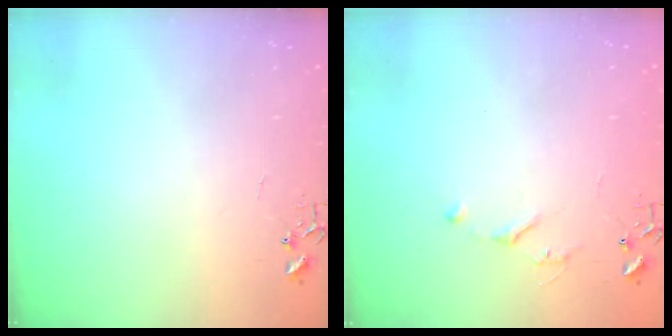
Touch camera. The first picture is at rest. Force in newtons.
{"total": 4.3, "press": 4.3, "slide": 0.6}